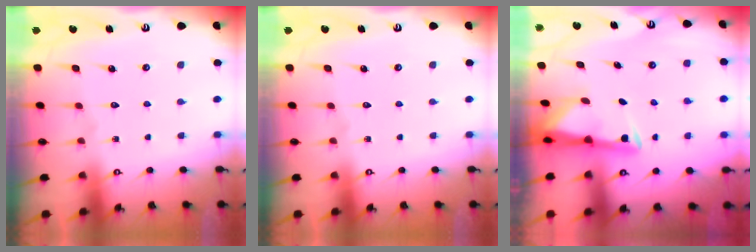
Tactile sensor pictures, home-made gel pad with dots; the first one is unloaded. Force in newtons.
{"total": 0.0}
{"total": 2.9, "press": 2.9, "slide": 0.6}